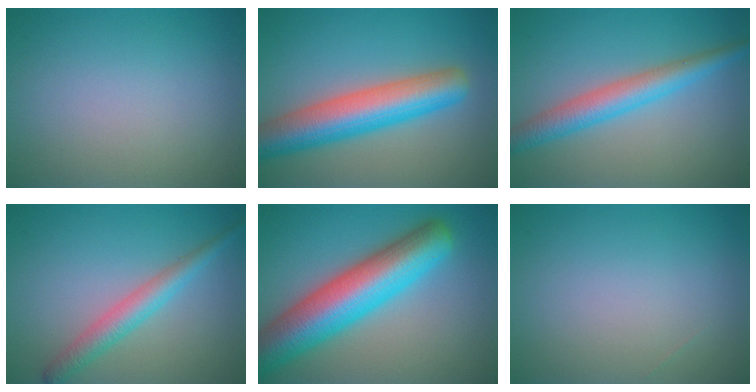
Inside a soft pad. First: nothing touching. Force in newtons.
{"total": 8.0, "press": 8.0, "slide": 0.3}
{"total": 4.2, "press": 4.2, "slide": 0.1}
{"total": 3.2, "press": 3.2, "slide": 0.0}
{"total": 10.8, "press": 10.8, "slide": 0.4}
{"total": 0.0}